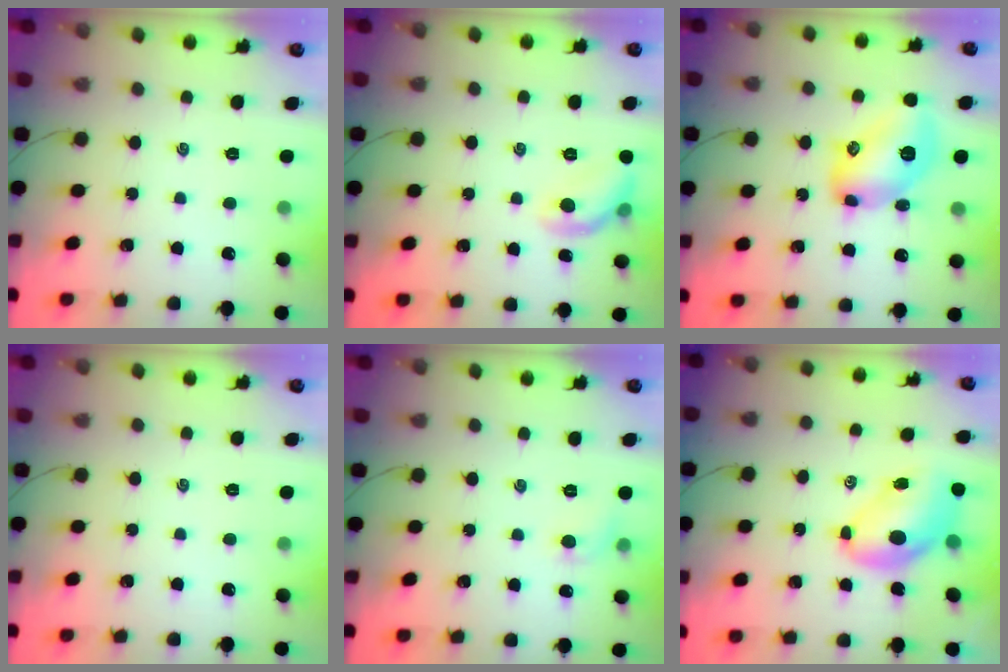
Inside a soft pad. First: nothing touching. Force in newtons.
{"total": 8.6, "press": 8.5, "slide": 1.6}
{"total": 13.2, "press": 13.1, "slide": 0.7}
{"total": 0.0}
{"total": 4.7, "press": 4.5, "slide": 1.5}
{"total": 8.5, "press": 8.2, "slide": 2.1}